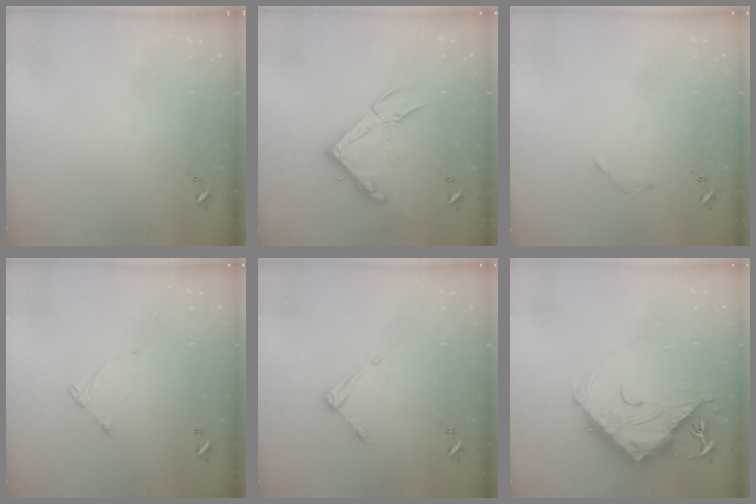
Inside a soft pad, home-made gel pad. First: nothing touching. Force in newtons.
{"total": 15.6, "press": 15.6, "slide": 0.6}
{"total": 2.0, "press": 2.0, "slide": 0.3}
{"total": 4.2, "press": 4.2, "slide": 0.2}
{"total": 5.2, "press": 5.1, "slide": 0.3}
{"total": 15.7, "press": 15.6, "slide": 1.4}